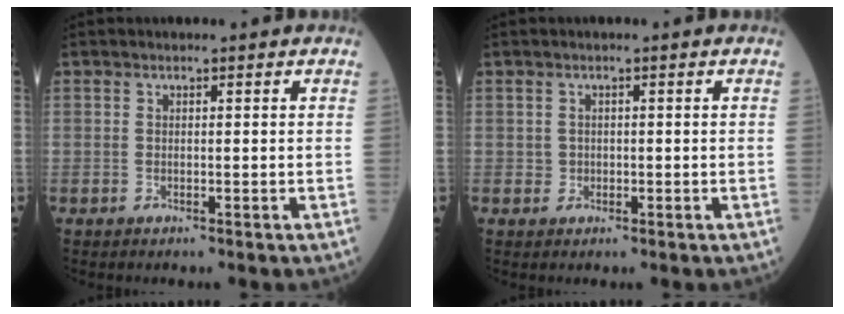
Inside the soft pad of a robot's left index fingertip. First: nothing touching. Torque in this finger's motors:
{"motor_torque": [-0.06, 0.05, -0.01, -0.01]}